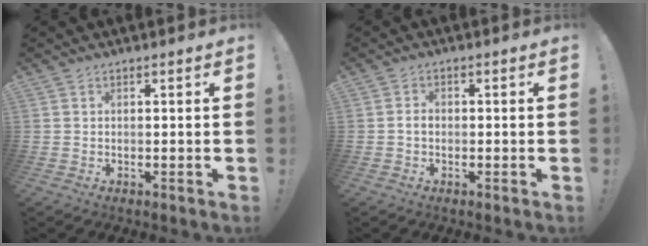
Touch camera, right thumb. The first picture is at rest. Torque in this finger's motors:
{"motor_torque": [0.07, 0.18, 0.25, -0.31, 0.00]}